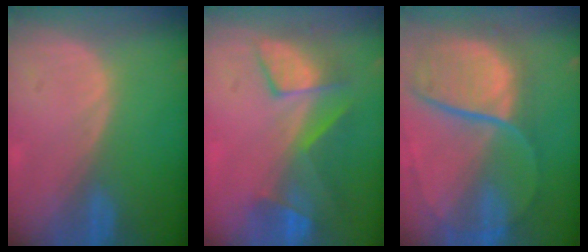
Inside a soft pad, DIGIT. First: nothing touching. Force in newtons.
{"total": 7.8, "press": 7.6, "slide": 1.6}
{"total": 11.4, "press": 9.5, "slide": 6.4}